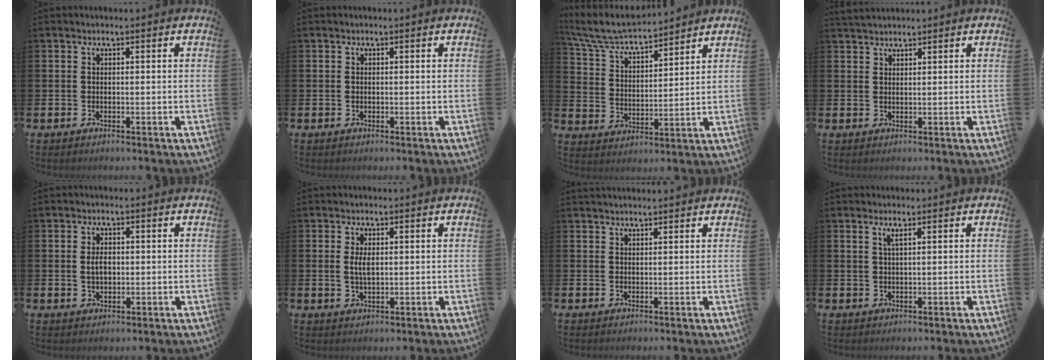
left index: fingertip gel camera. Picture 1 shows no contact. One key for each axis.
{"total": 0.0}
{"total": 7.1, "fx": 6.6, "fy": 1.0, "fz": 2.2, "tx": -0.076, "ty": -0.041, "tz": 0.116}
{"total": 2.0, "fx": 1.9, "fy": 0.4, "fz": 0.2, "tx": 0.000, "ty": -0.006, "tz": 0.034}
{"total": 2.6, "fx": 0.2, "fy": 1.6, "fz": 2.1, "tx": -0.025, "ty": 0.001, "tz": -0.002}
{"total": 2.8, "fx": 0.6, "fy": 1.2, "fz": 2.4, "tx": -0.042, "ty": 0.003, "tz": 0.006}
{"total": 1.3, "fx": 1.3, "fy": 0.2, "fz": 0.2, "tx": 0.003, "ty": -0.005, "tz": 0.021}
{"total": 1.3, "fx": 0.7, "fy": 0.1, "fz": 1.1, "tx": -0.019, "ty": 0.001, "tz": 0.012}